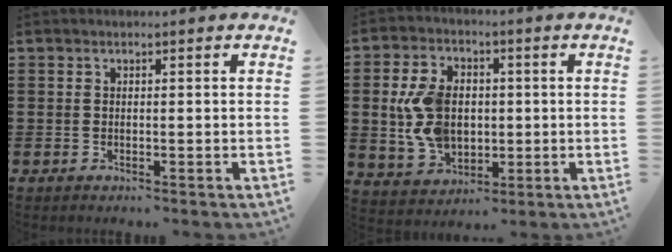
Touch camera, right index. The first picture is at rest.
{"total": 9.7, "force": [0.3, 6.8, 6.9], "torque": [-0.171, 0.012, 0.003]}